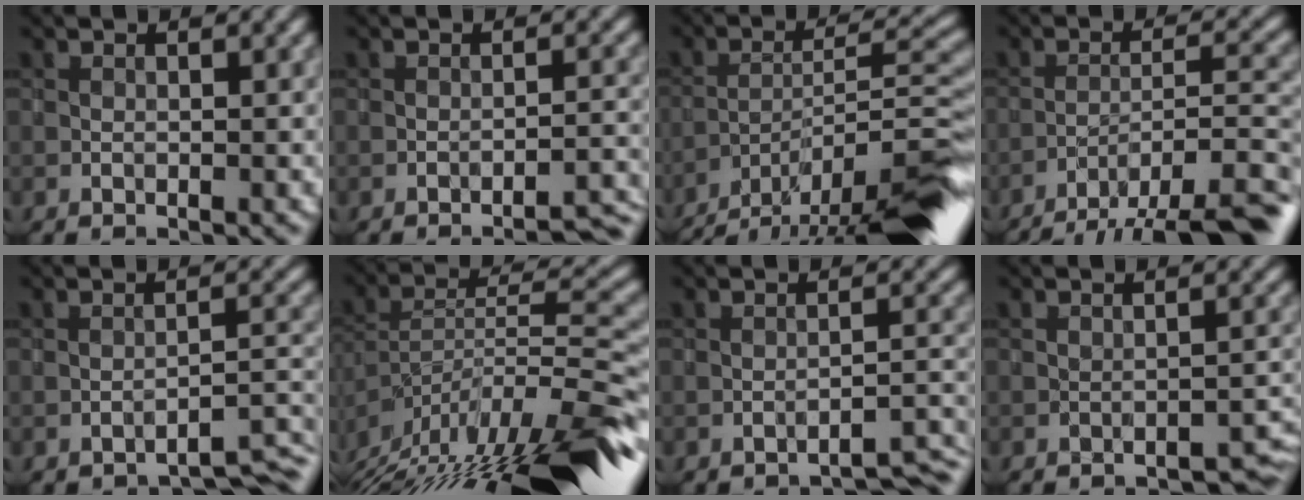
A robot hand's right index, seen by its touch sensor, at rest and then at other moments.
{"total": 2.9, "force": [-2.5, 0.1, 1.5], "torque": [-0.016, 0.013, -0.036]}
{"total": 12.9, "force": [-9.9, 2.7, 7.8], "torque": [-0.129, 0.008, -0.155]}
{"total": 11.2, "force": [-9.0, 2.2, 6.2], "torque": [-0.085, 0.000, -0.125]}
{"total": 3.9, "force": [-3.6, 0.2, 1.4], "torque": [-0.019, 0.001, -0.050]}
{"total": 15.2, "force": [-11.8, 2.7, 9.2], "torque": [-0.130, 0.043, -0.185]}
{"total": 3.6, "force": [-3.3, 0.1, 1.3], "torque": [-0.013, 0.006, -0.048]}
{"total": 2.7, "force": [-2.5, 0.2, 0.8], "torque": [-0.002, 0.003, -0.034]}